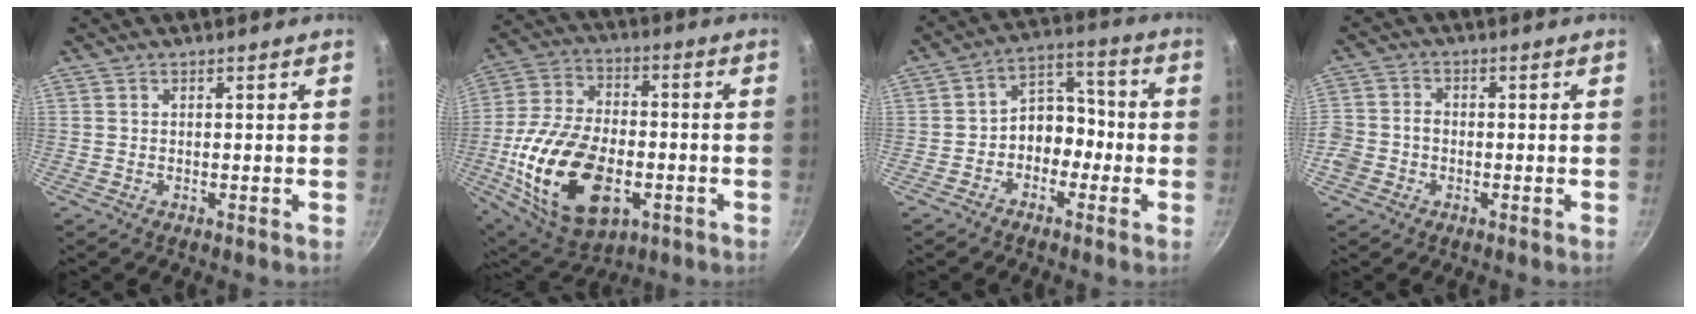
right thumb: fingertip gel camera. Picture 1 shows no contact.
{"total": 23.6, "force": [-6.1, 13.7, 18.2], "torque": [-0.339, 0.018, -0.096]}
{"total": 8.2, "force": [-2.5, 6.3, 4.6], "torque": [-0.017, 0.050, -0.052]}
{"total": 6.0, "force": [-2.0, 4.9, 2.8], "torque": [-0.053, 0.025, -0.046]}